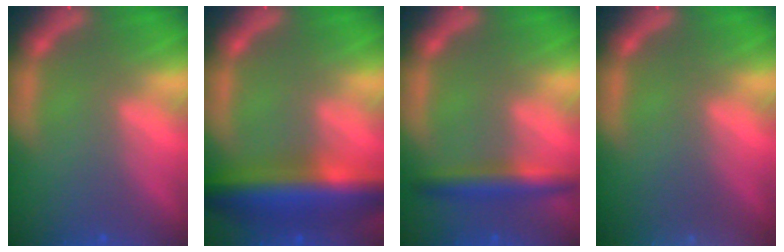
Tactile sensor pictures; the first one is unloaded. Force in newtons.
{"total": 8.5}
{"total": 3.5}
{"total": 9.0}